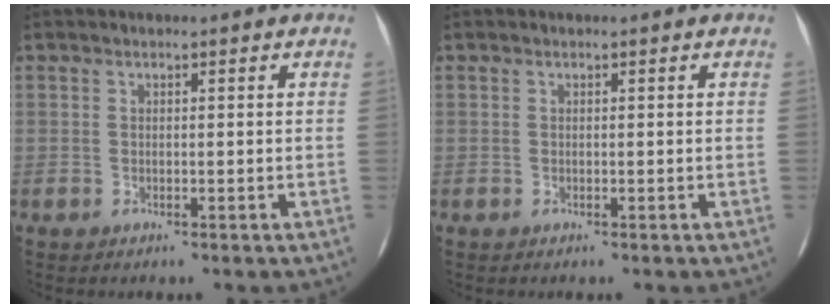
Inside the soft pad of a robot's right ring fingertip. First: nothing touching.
{"total": 0.0}